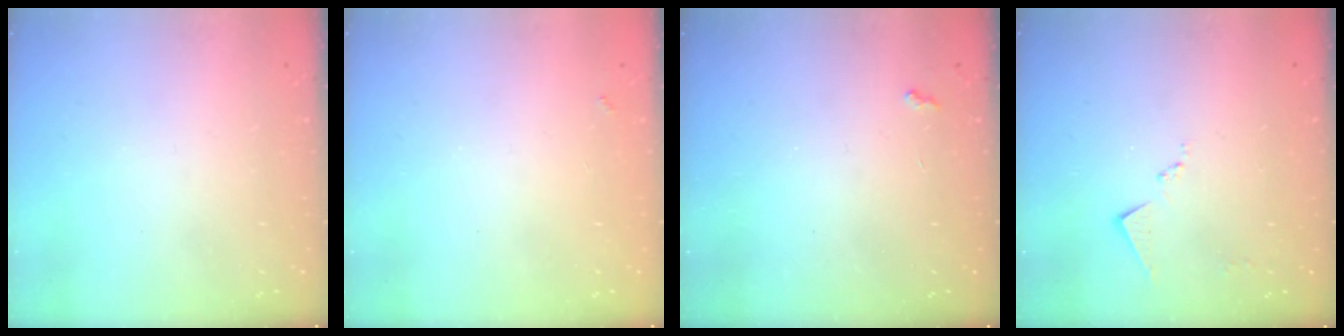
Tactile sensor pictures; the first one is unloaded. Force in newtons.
{"total": 3.6, "press": 3.6, "slide": 0.3}
{"total": 2.8, "press": 2.8, "slide": 0.4}
{"total": 7.5, "press": 7.5, "slide": 0.4}